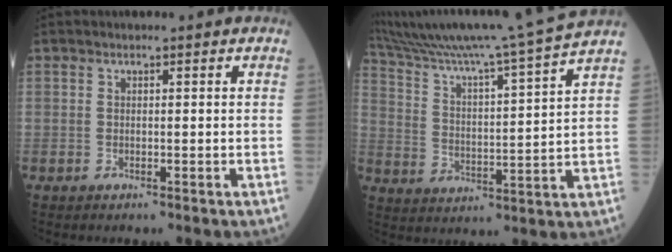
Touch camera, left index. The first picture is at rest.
{"total": 20.2, "force": [17.7, -2.8, 9.3], "torque": [-0.168, -0.033, 0.262]}